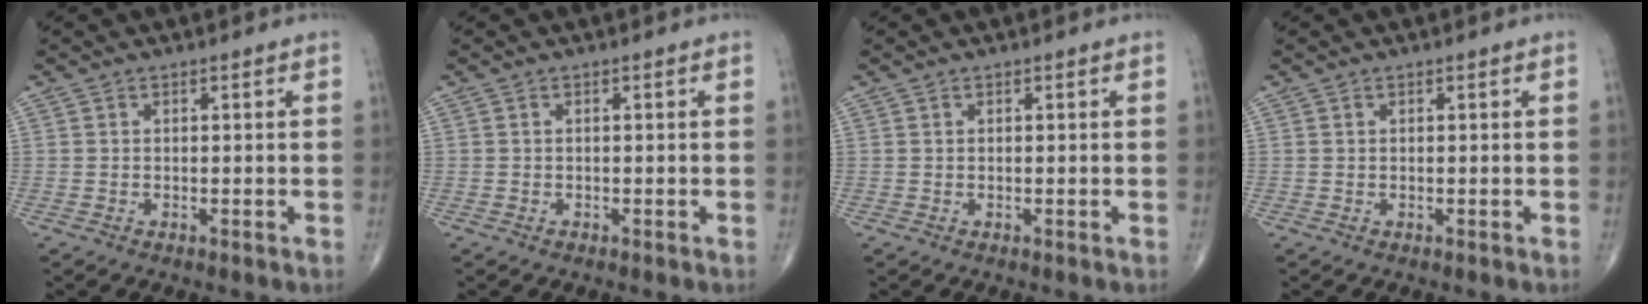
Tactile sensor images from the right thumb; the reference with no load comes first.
{"total": 0.0}
{"total": 0.0}
{"total": 0.0}